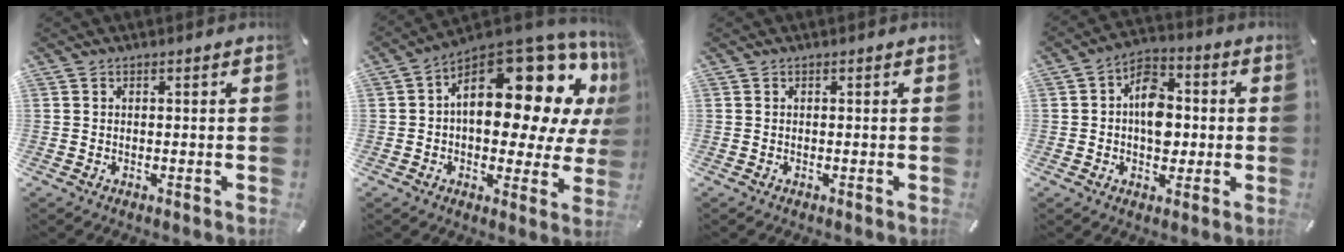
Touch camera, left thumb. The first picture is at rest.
{"total": 22.2, "force": [7.9, 11.8, 17.1], "torque": [-0.220, -0.068, 0.136]}
{"total": 0.0}
{"total": 10.4, "force": [-0.5, 7.5, 7.1], "torque": [-0.095, 0.010, -0.010]}